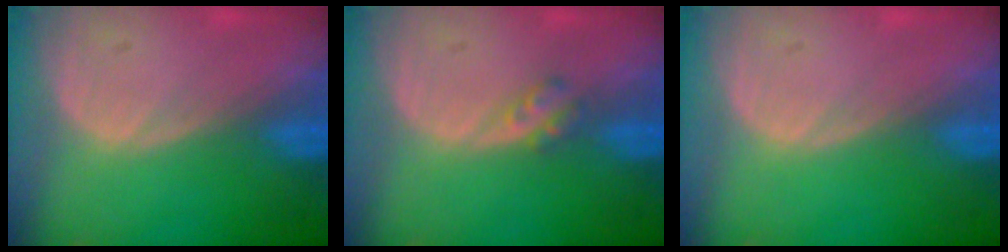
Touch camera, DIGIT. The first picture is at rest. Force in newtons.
{"total": 2.3, "press": 2.0, "slide": 1.2}
{"total": 0.0}